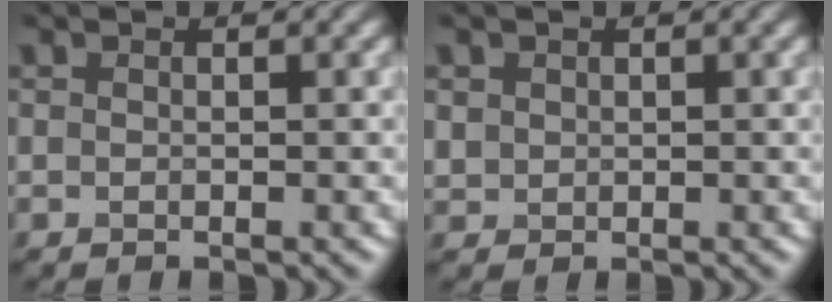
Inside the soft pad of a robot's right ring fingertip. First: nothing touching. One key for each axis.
{"total": 1.2, "fx": 0.4, "fy": 1.1, "fz": 0.1, "tx": 0.001, "ty": -0.005, "tz": 0.009}